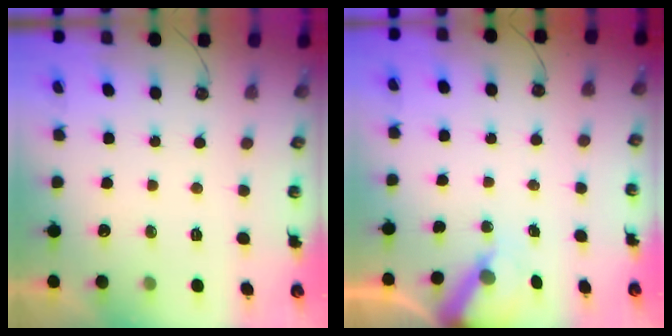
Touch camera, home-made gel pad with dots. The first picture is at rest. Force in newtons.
{"total": 6.6, "press": 6.6, "slide": 0.4}